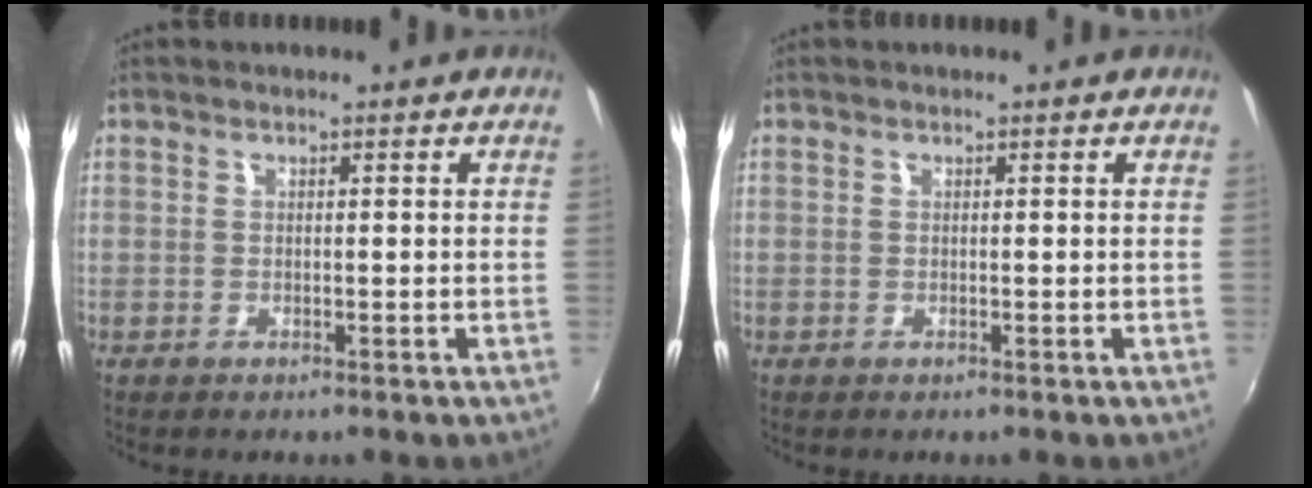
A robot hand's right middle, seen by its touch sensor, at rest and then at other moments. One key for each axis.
{"total": 0.0}